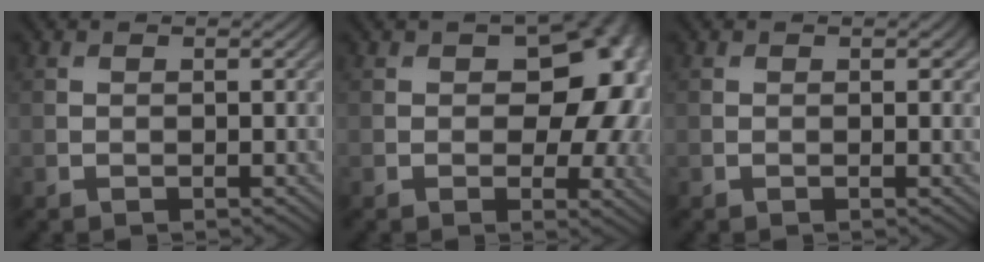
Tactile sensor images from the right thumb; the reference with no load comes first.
{"total": 11.9, "force": [1.2, 7.5, 9.2], "torque": [-0.104, -0.016, 0.028]}
{"total": 0.0}